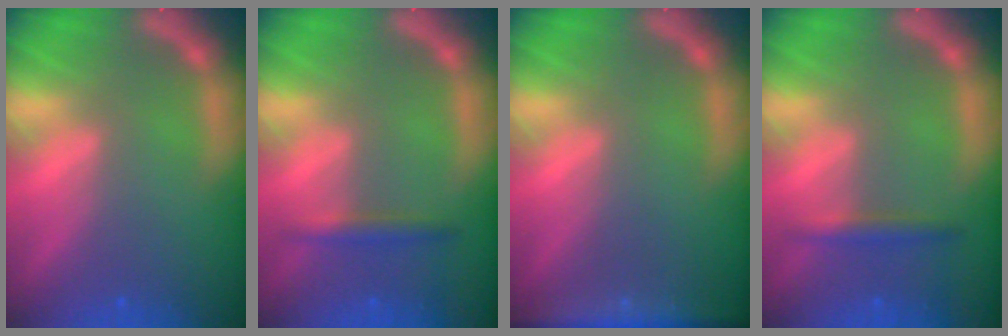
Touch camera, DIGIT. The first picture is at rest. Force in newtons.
{"total": 1.9}
{"total": 6.0}
{"total": 1.9}